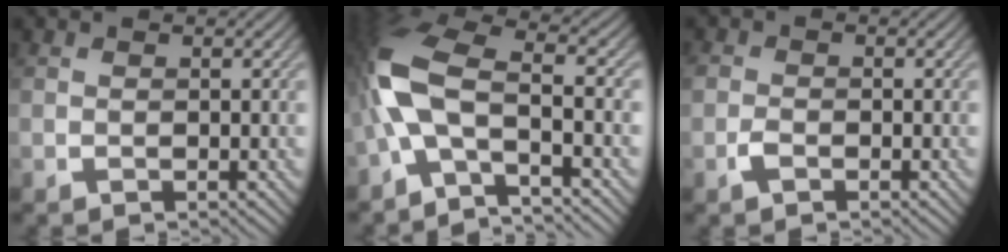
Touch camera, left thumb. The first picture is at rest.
{"total": 10.7, "force": [-2.9, 3.8, 9.6], "torque": [-0.210, 0.006, -0.076]}
{"total": 1.5, "force": [-0.9, 1.0, 0.8], "torque": [-0.018, 0.004, -0.022]}